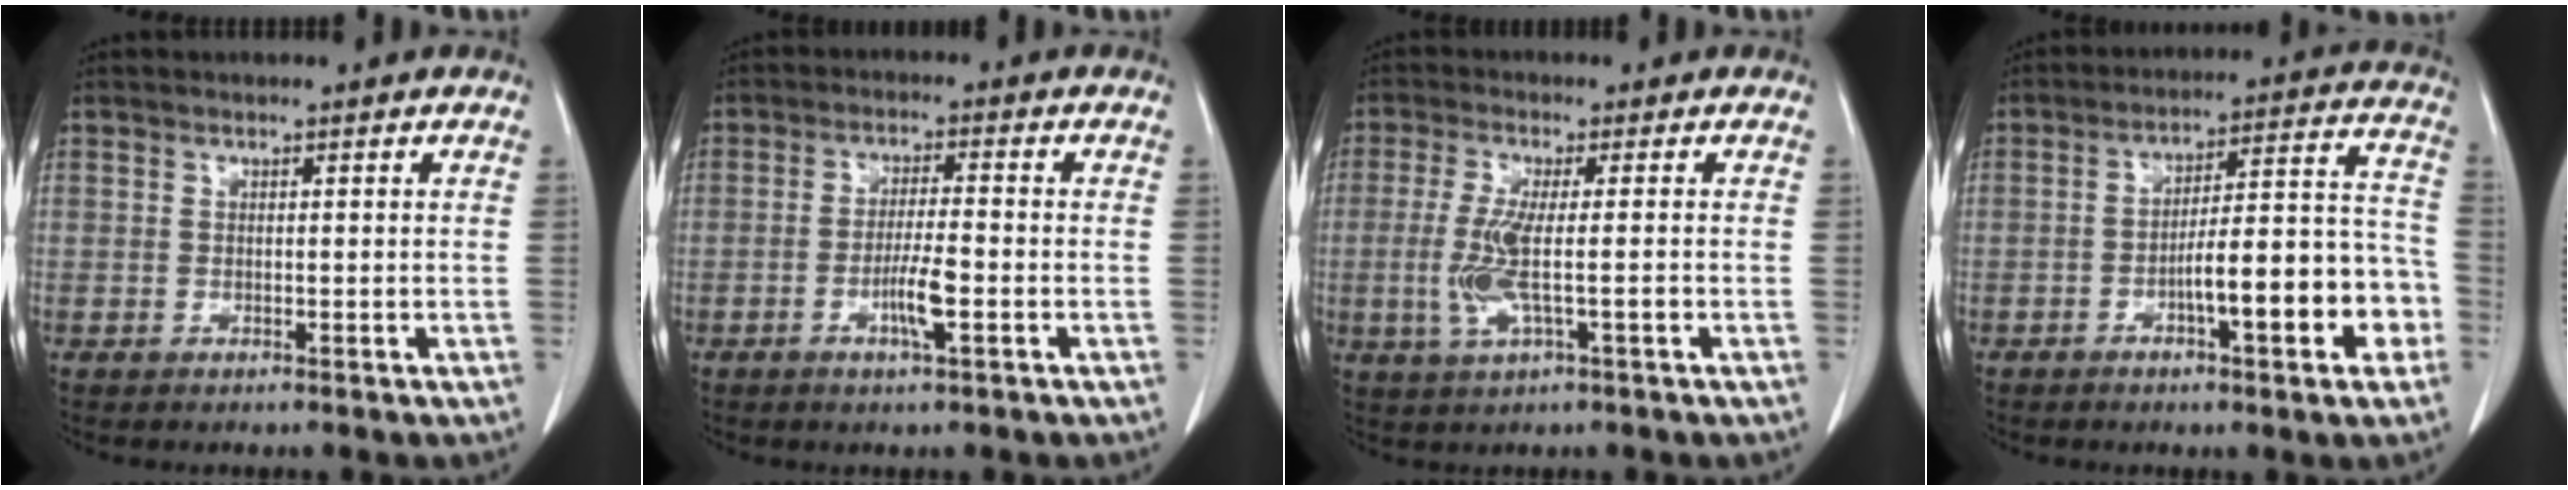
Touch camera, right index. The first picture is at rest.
{"total": 4.9, "force": [-1.7, 0.3, 4.6], "torque": [-0.086, -0.003, -0.029]}
{"total": 6.1, "force": [-1.0, 0.7, 6.0], "torque": [-0.133, -0.009, -0.017]}
{"total": 13.4, "force": [-4.6, 2.7, 12.3], "torque": [-0.168, 0.032, -0.062]}